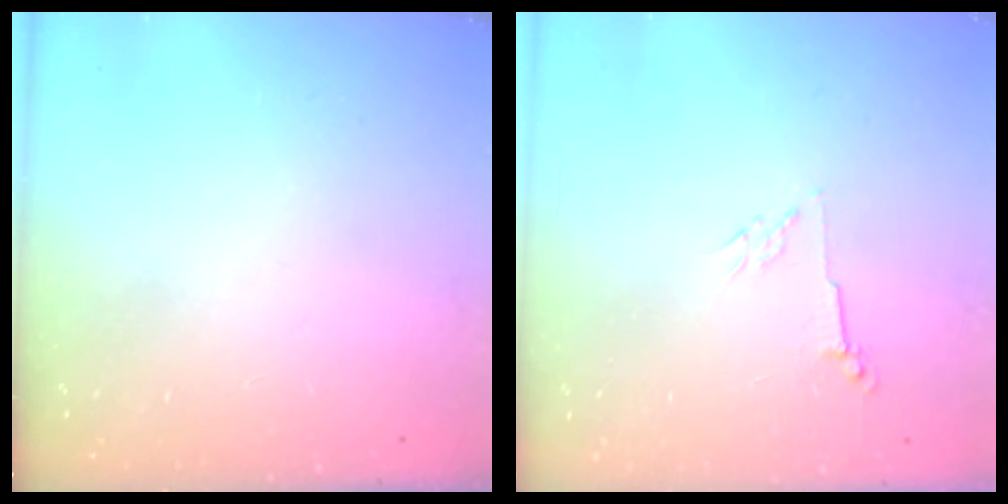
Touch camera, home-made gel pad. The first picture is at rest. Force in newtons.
{"total": 2.8, "press": 2.7, "slide": 0.6}